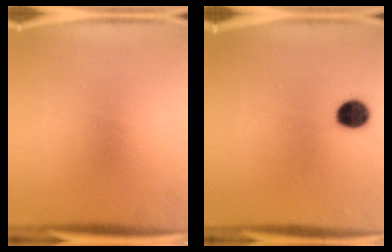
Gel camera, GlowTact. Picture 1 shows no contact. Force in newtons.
{"total": 6.7}